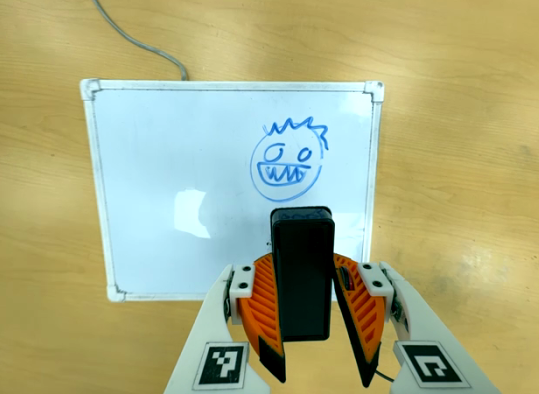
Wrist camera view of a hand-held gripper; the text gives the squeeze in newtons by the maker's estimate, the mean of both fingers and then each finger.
{"total": 5.4, "left": 5.4, "right": 5.4}